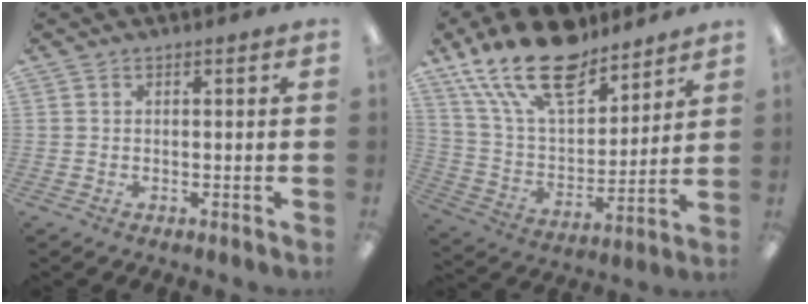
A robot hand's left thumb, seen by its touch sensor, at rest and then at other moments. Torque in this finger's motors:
{"motor_torque": [0.66, 0.56, 1.46, -1.31, 0.44]}